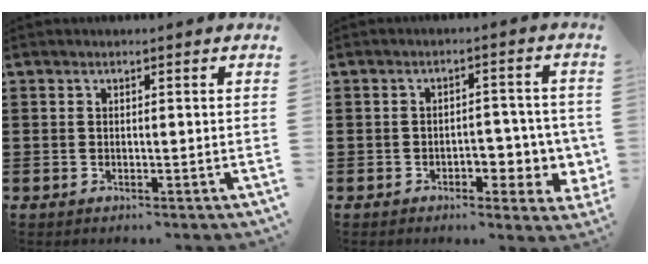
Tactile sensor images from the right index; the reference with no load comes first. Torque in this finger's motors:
{"motor_torque": [0.07, 0.03, 0.53, 0.05]}